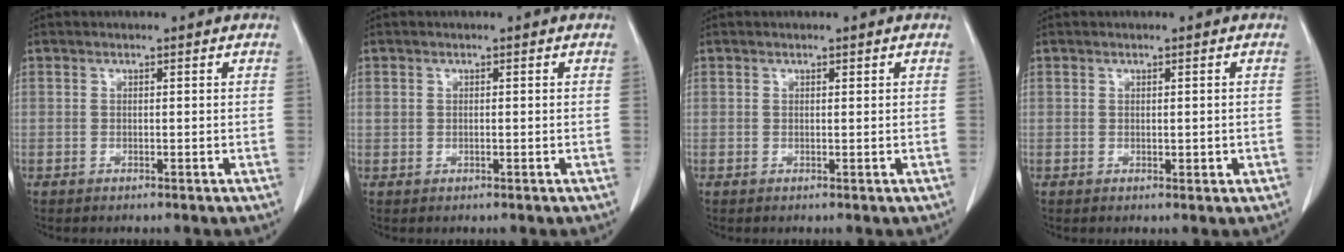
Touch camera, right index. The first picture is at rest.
{"total": 0.7, "force": [0.1, 0.5, 0.5], "torque": [-0.015, 0.009, 0.004]}
{"total": 0.0}
{"total": 1.2, "force": [-0.1, 0.6, 1.0], "torque": [-0.013, -0.001, 0.002]}